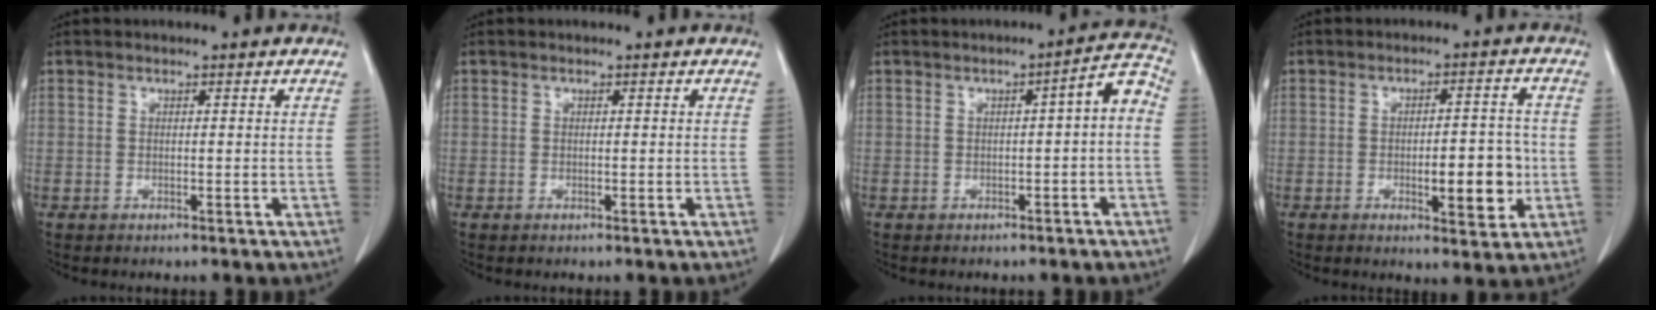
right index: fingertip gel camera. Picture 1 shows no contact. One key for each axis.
{"total": 0.0}
{"total": 4.5, "fx": -1.2, "fy": 0.6, "fz": 4.3, "tx": -0.051, "ty": 0.022, "tz": -0.016}
{"total": 7.5, "fx": -1.6, "fy": 2.5, "fz": 6.8, "tx": -0.092, "ty": 0.003, "tz": -0.017}